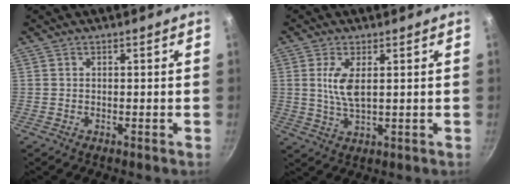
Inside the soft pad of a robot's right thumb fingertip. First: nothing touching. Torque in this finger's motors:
{"motor_torque": [0.43, -0.22, 0.72, -0.36, 0.06]}